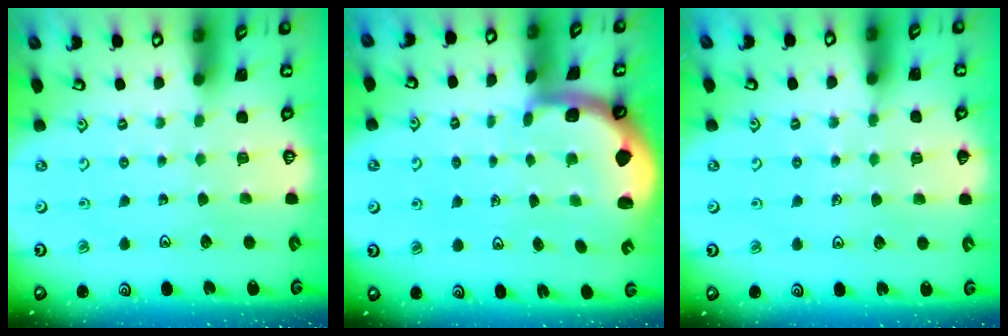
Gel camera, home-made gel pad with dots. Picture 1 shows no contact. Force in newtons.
{"total": 1.3, "press": 1.3, "slide": 0.3}
{"total": 4.8, "press": 4.7, "slide": 1.2}